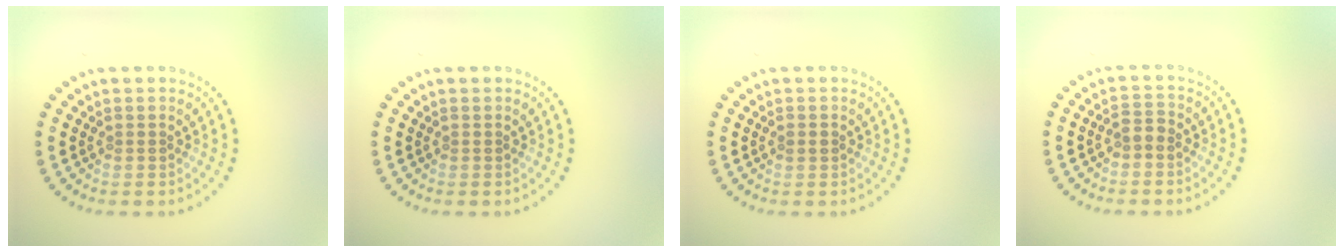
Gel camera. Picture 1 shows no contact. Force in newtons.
{"total": 0.0}
{"total": 0.8, "press": 0.8, "slide": 0.0}
{"total": 1.1, "press": 1.1, "slide": 0.4}